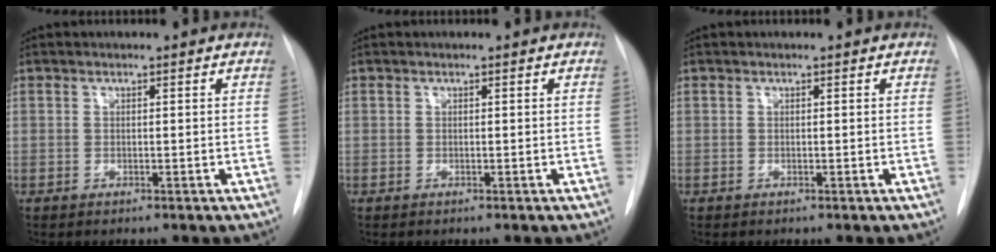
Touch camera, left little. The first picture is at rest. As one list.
[{"total": 0.0}, {"total": 0.0}]